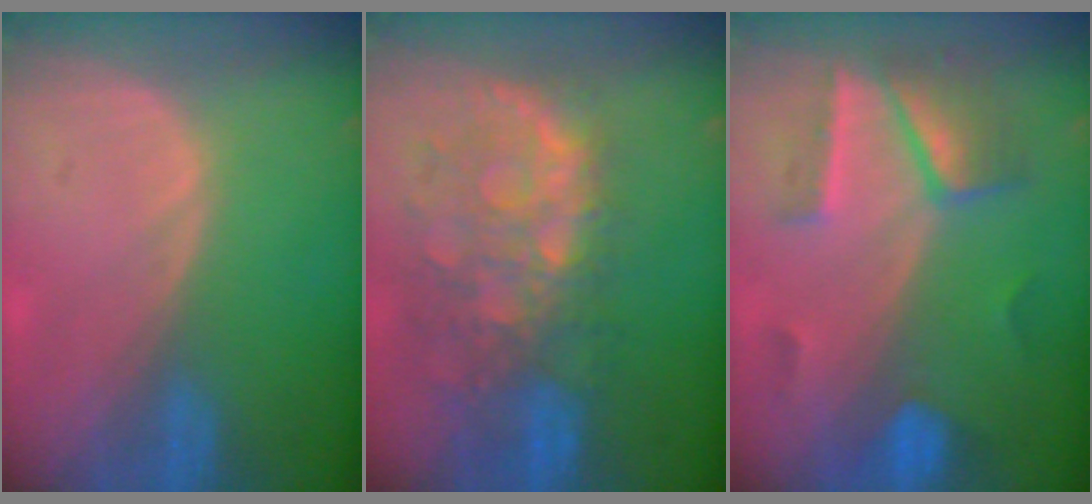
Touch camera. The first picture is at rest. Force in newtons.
{"total": 10.9, "press": 9.5, "slide": 5.2}
{"total": 6.9, "press": 6.9, "slide": 0.7}